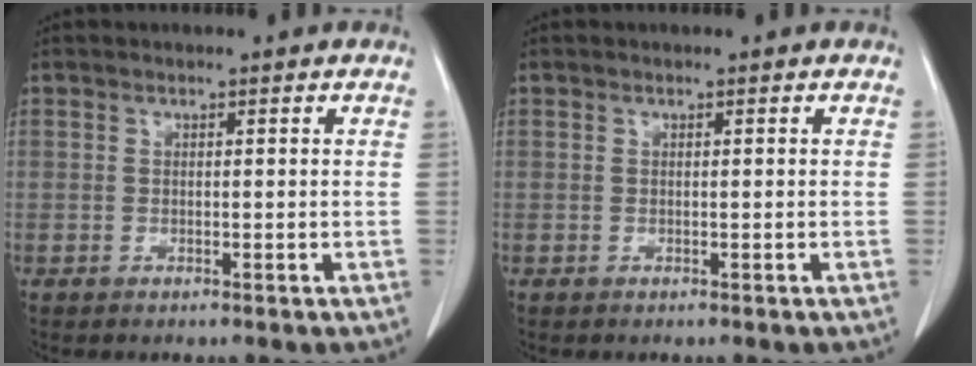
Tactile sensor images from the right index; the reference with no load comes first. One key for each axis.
{"total": 0.0}